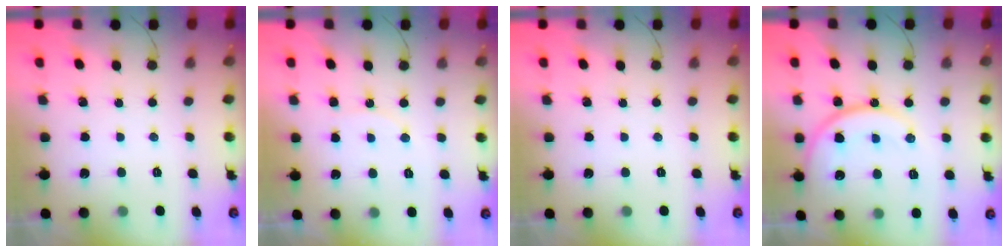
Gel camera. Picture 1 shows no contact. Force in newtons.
{"total": 6.0, "press": 5.7, "slide": 1.9}
{"total": 0.0}
{"total": 14.8, "press": 14.7, "slide": 1.5}